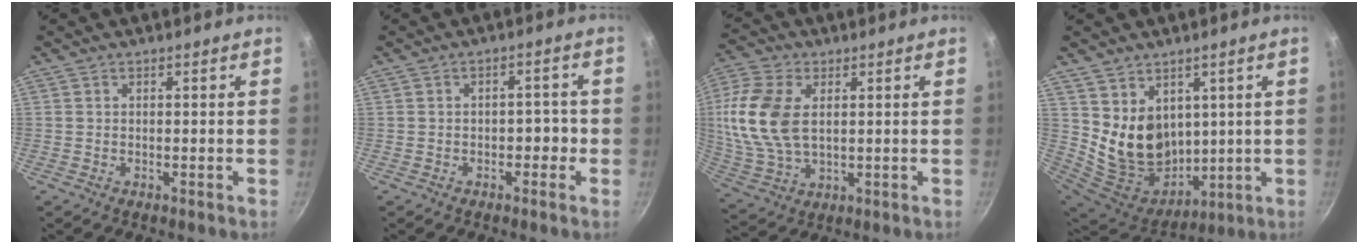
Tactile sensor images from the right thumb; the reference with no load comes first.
{"total": 3.1, "force": [-1.1, 2.1, 2.0], "torque": [-0.004, 0.018, -0.017]}
{"total": 15.1, "force": [2.7, 9.2, 11.6], "torque": [-0.240, -0.008, 0.053]}
{"total": 14.2, "force": [5.0, 11.2, 7.3], "torque": [-0.105, -0.042, 0.119]}